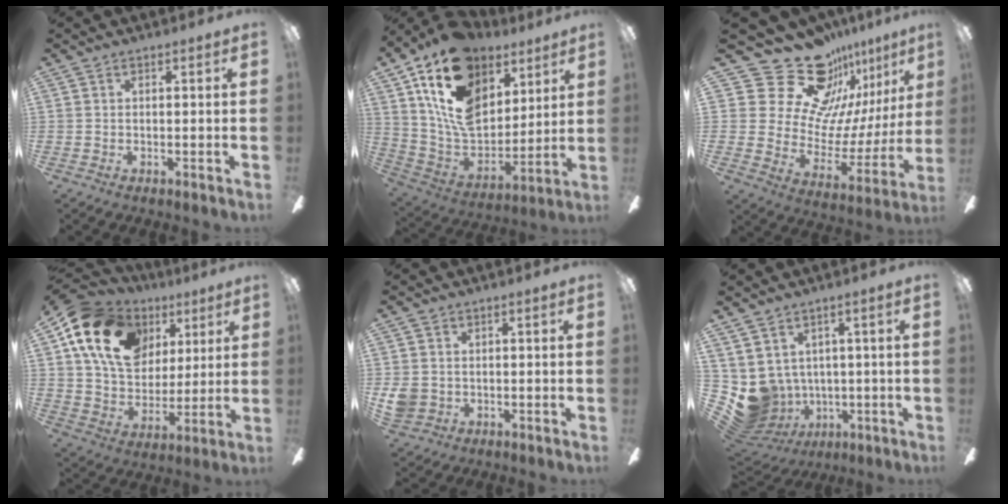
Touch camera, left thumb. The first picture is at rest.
{"total": 21.2, "force": [11.6, 13.5, 11.5], "torque": [-0.222, -0.061, 0.213]}
{"total": 24.7, "force": [19.2, 12.8, 8.9], "torque": [-0.148, -0.139, 0.367]}
{"total": 19.9, "force": [8.8, 14.4, 10.6], "torque": [-0.203, -0.009, 0.165]}
{"total": 4.3, "force": [0.1, 4.1, 1.6], "torque": [-0.030, 0.006, 0.005]}
{"total": 8.0, "force": [0.3, 7.8, 2.0], "torque": [-0.098, -0.019, 0.018]}